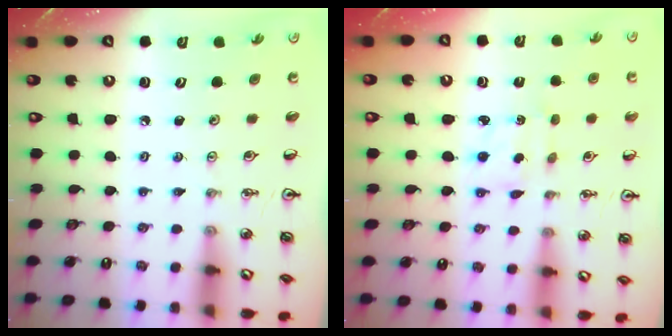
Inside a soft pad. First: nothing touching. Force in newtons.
{"total": 2.2, "press": 2.1, "slide": 0.6}